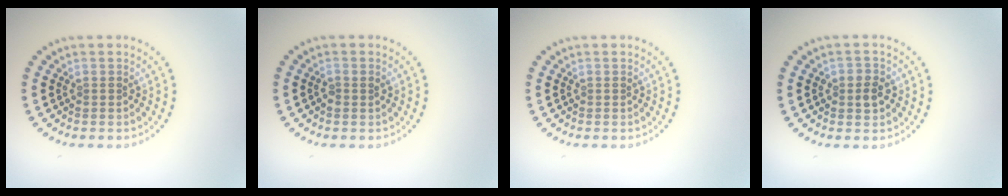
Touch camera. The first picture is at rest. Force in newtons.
{"total": 0.8, "press": 0.8, "slide": 0.0}
{"total": 0.0}
{"total": 1.9, "press": 1.9, "slide": 0.3}